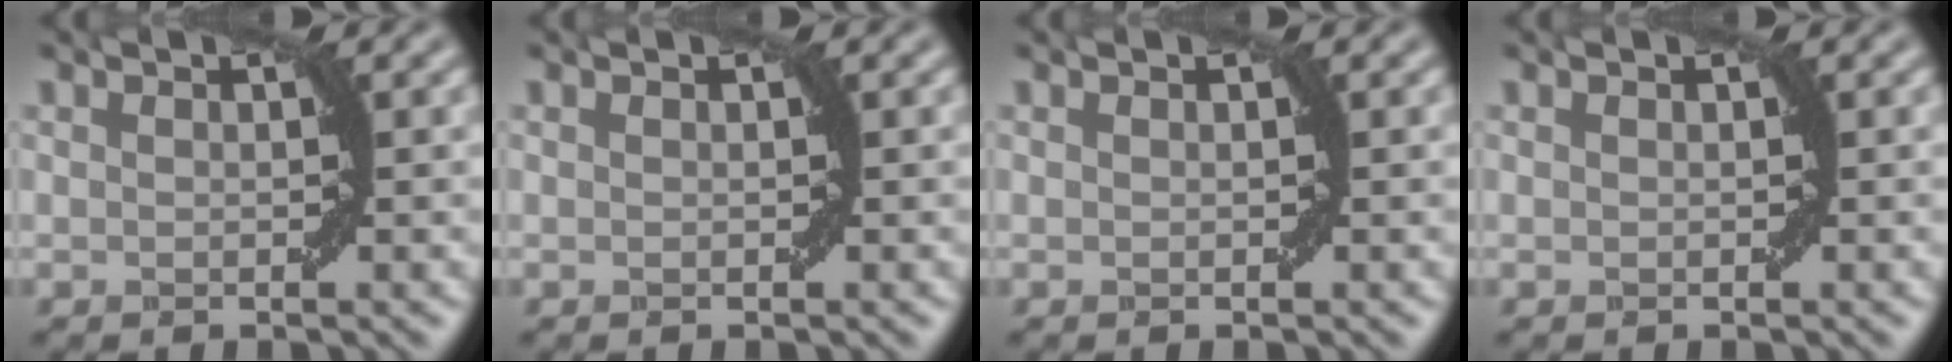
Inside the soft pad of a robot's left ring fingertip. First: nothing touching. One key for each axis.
{"total": 0.0}
{"total": 0.0}
{"total": 0.0}